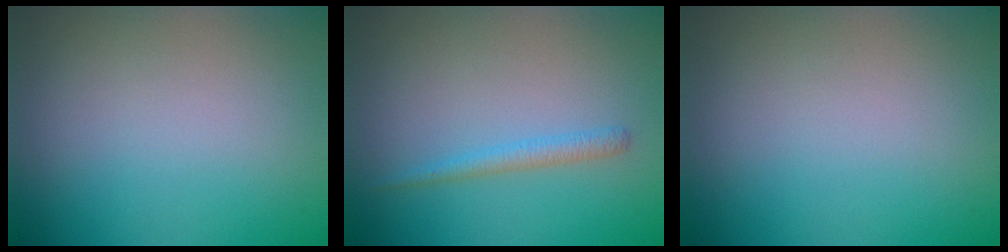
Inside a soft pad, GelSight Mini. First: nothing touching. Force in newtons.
{"total": 1.5, "press": 1.5, "slide": 0.0}
{"total": 0.0}